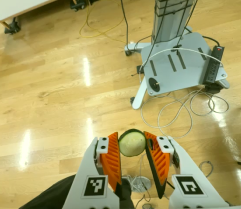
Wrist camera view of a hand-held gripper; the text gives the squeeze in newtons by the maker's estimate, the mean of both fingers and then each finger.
{"total": 8.1, "left": 7.9, "right": 8.3}